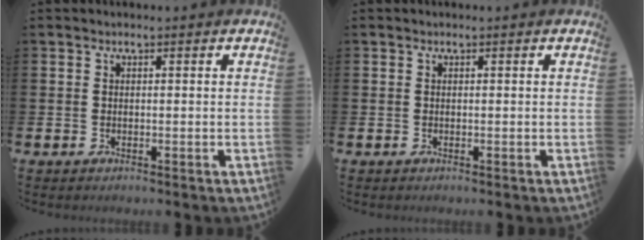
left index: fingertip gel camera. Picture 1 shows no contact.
{"total": 0.0}